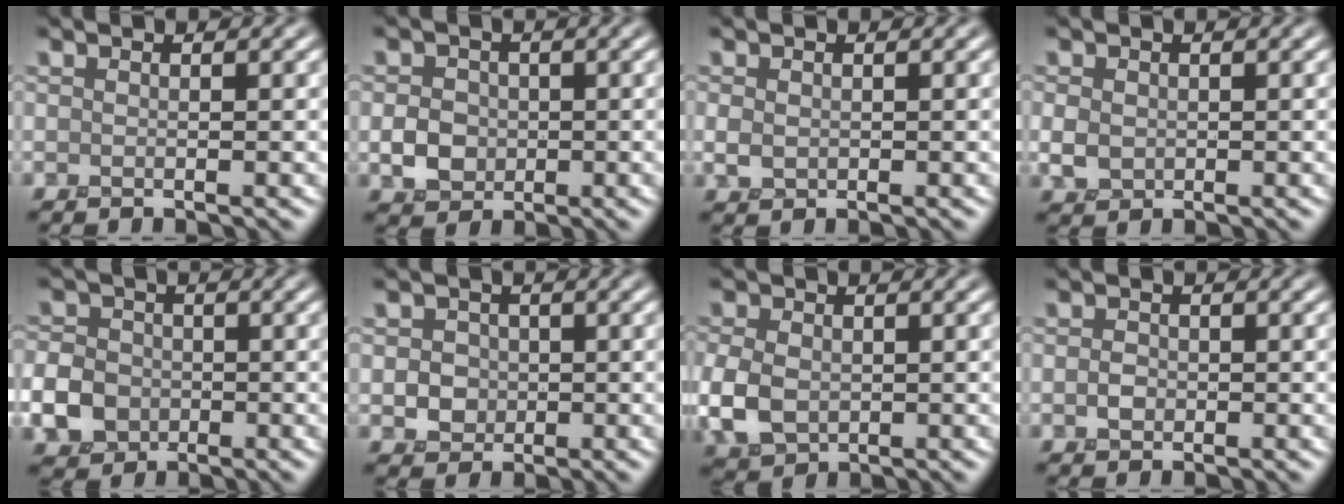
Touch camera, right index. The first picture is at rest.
{"total": 2.6, "force": [-0.4, 2.3, 1.1], "torque": [-0.020, 0.001, -0.010]}
{"total": 1.2, "force": [0.1, 1.0, 0.6], "torque": [-0.014, 0.000, 0.000]}
{"total": 1.8, "force": [0.0, 1.6, 0.9], "torque": [-0.022, -0.001, -0.001]}
{"total": 6.0, "force": [-1.8, 5.2, 2.5], "torque": [-0.052, -0.003, -0.059]}
{"total": 2.3, "force": [-0.1, 2.1, 0.9], "torque": [-0.007, -0.001, -0.004]}
{"total": 4.8, "force": [-0.5, 3.6, 3.1], "torque": [-0.082, -0.004, -0.012]}
{"total": 1.1, "force": [-0.2, 0.9, 0.5], "torque": [-0.010, 0.001, -0.009]}